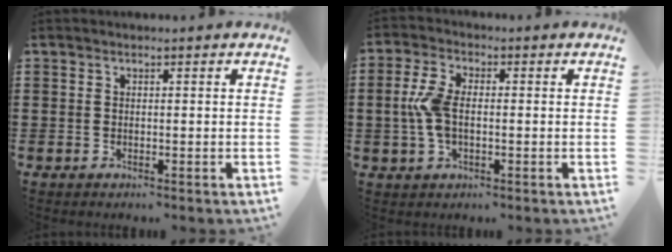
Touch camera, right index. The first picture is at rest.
{"total": 6.0, "force": [-0.2, 3.1, 5.2], "torque": [-0.134, -0.003, -0.014]}